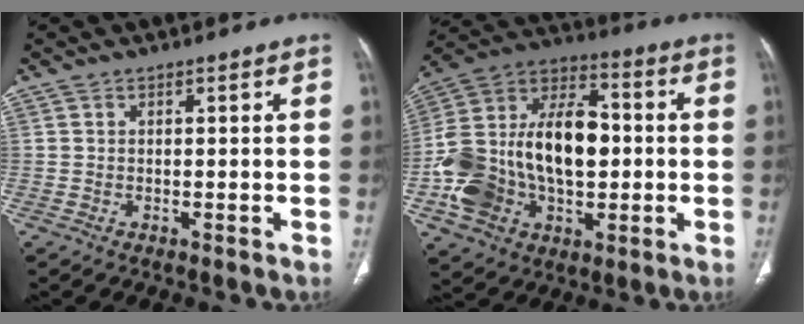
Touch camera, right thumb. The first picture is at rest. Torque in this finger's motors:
{"motor_torque": [2.69, 2.32, 2.16, -0.61, 0.27]}